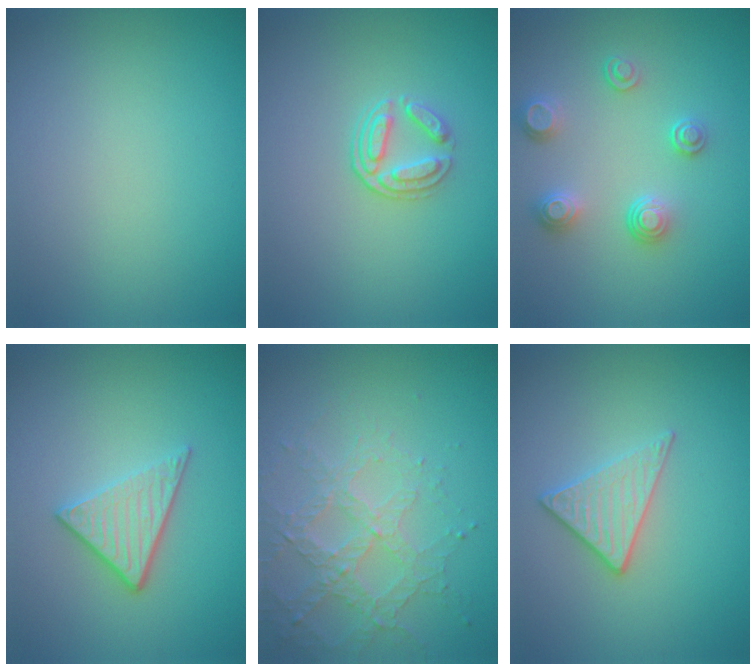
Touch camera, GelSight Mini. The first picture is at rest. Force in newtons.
{"total": 2.4, "press": 1.9, "slide": 1.5}
{"total": 2.9, "press": 2.6, "slide": 1.4}
{"total": 3.4, "press": 2.8, "slide": 1.9}
{"total": 3.2, "press": 3.2, "slide": 0.5}
{"total": 2.7, "press": 2.5, "slide": 1.1}